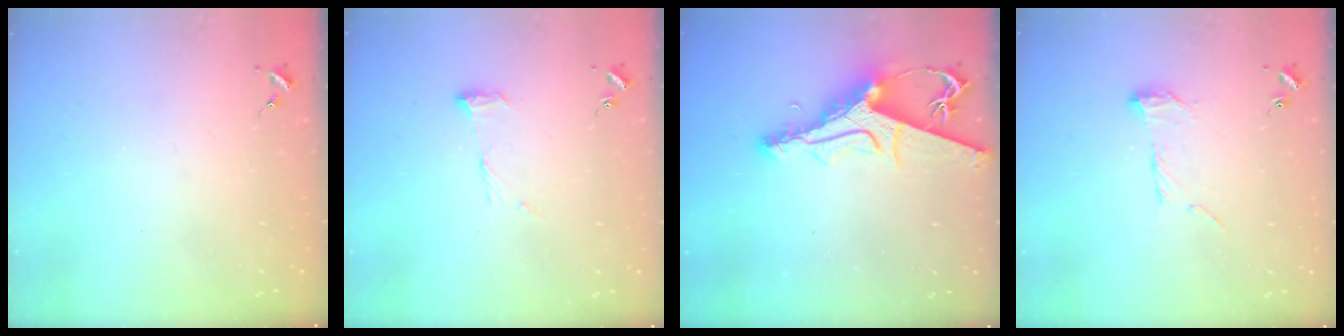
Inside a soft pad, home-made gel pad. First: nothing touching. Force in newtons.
{"total": 8.1, "press": 8.1, "slide": 0.2}
{"total": 12.9, "press": 12.8, "slide": 1.2}
{"total": 8.9, "press": 8.9, "slide": 0.1}